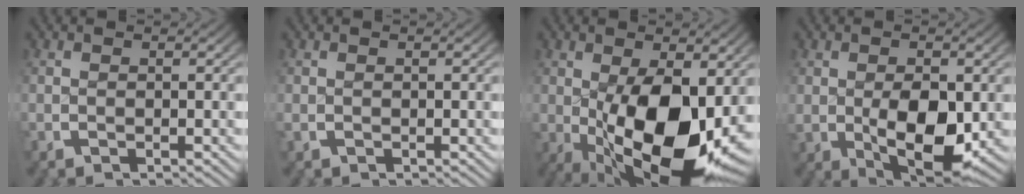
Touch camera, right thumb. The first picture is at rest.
{"total": 0.0}
{"total": 17.4, "force": [-2.6, 9.5, 14.3], "torque": [-0.249, -0.058, -0.007]}
{"total": 8.5, "force": [-1.1, 4.7, 7.0], "torque": [-0.130, -0.043, 0.005]}